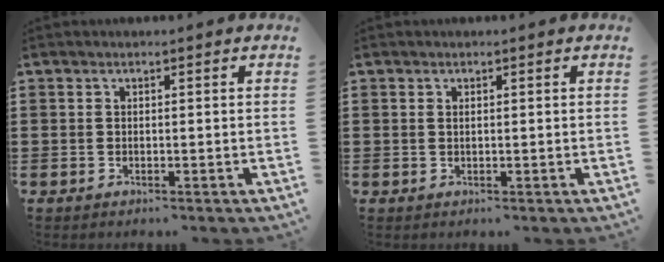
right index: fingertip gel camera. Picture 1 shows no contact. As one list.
[{"total": 0.5, "force": [0.2, 0.3, 0.4], "torque": [-0.010, 0.001, 0.003]}]